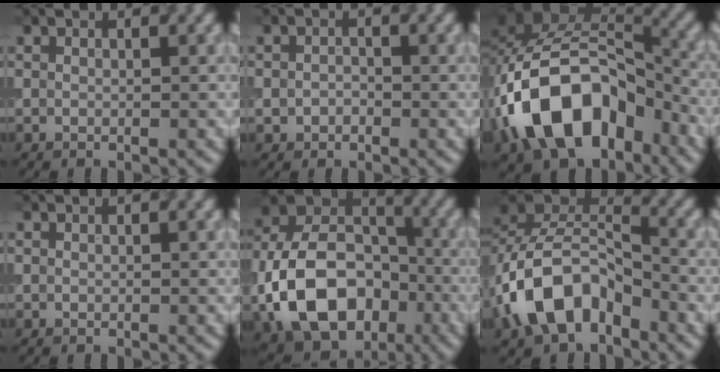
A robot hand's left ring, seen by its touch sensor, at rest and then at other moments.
{"total": 1.4, "force": [-0.4, 1.2, 0.7], "torque": [-0.006, -0.002, -0.011]}
{"total": 12.8, "force": [-5.4, 8.0, 8.5], "torque": [-0.142, 0.012, -0.102]}
{"total": 0.0}
{"total": 12.9, "force": [-4.0, 8.9, 8.4], "torque": [-0.171, -0.003, -0.081]}
{"total": 8.8, "force": [-4.0, 5.3, 5.8], "torque": [-0.106, 0.008, -0.079]}